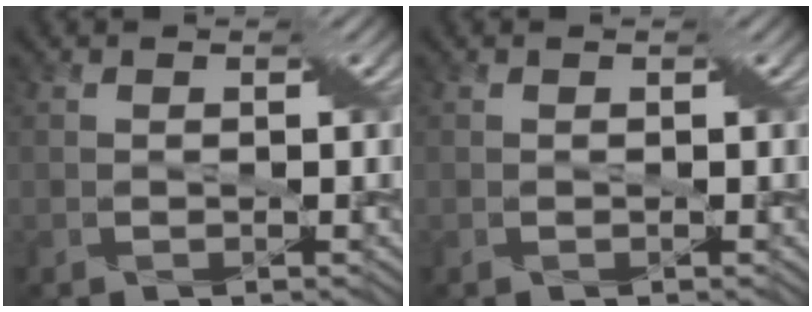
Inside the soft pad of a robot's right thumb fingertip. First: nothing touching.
{"total": 0.0}